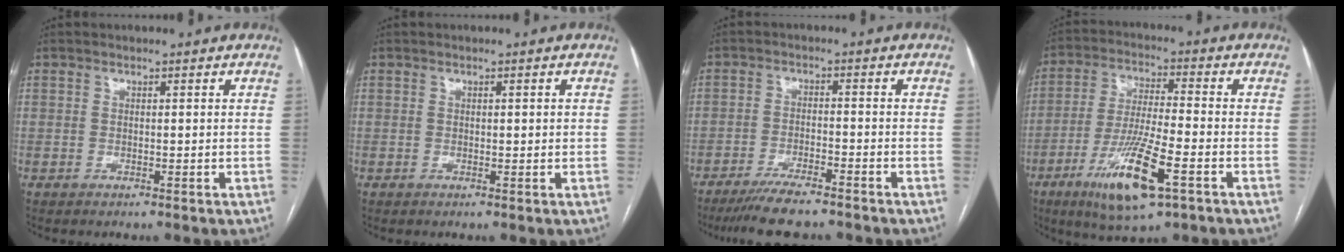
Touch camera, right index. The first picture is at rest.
{"total": 1.0, "force": [0.1, 0.3, 1.0], "torque": [-0.014, 0.000, 0.002]}
{"total": 7.9, "force": [-6.6, 0.7, 4.2], "torque": [-0.068, -0.020, -0.111]}
{"total": 13.6, "force": [-6.3, 1.9, 11.8], "torque": [-0.229, -0.025, -0.110]}